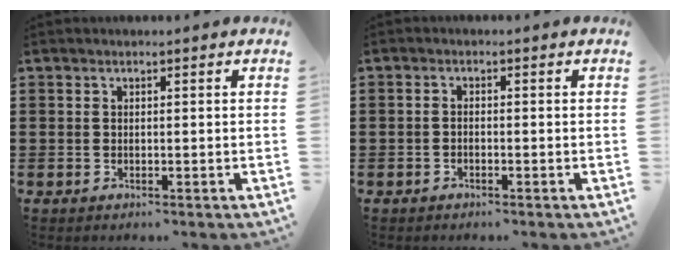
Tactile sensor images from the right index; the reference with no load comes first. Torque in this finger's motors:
{"motor_torque": [0.01, 0.08, -0.01, -0.01]}